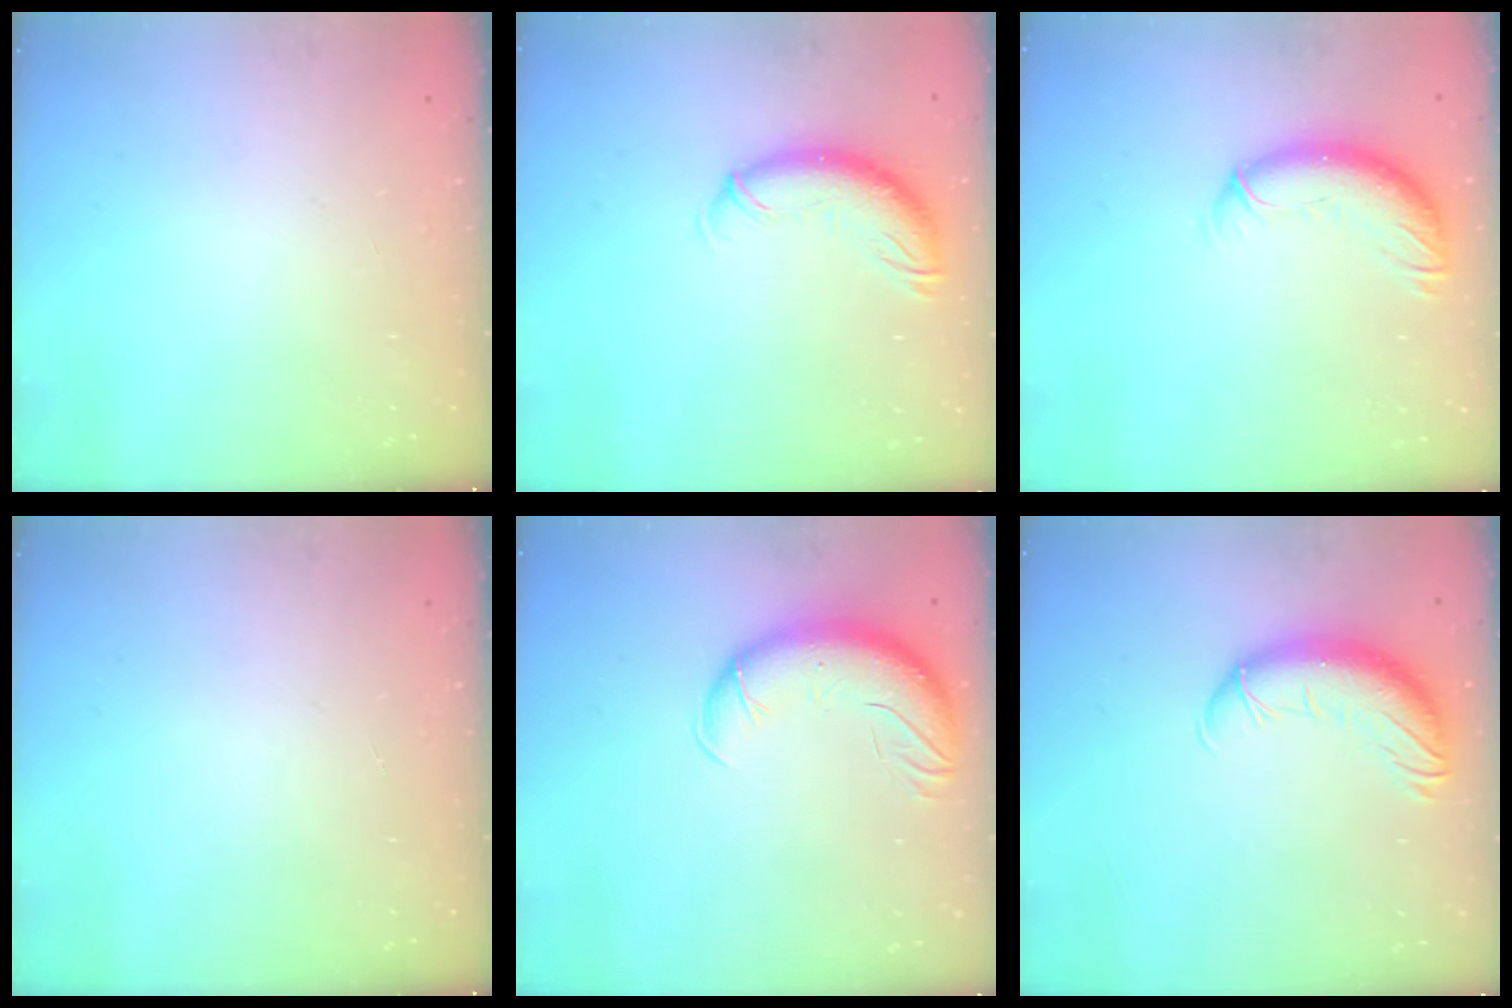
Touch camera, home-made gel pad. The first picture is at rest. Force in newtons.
{"total": 11.0, "press": 11.0, "slide": 0.9}
{"total": 10.7, "press": 10.6, "slide": 1.7}
{"total": 0.0}
{"total": 13.7, "press": 13.2, "slide": 3.6}
{"total": 12.5, "press": 12.0, "slide": 3.5}